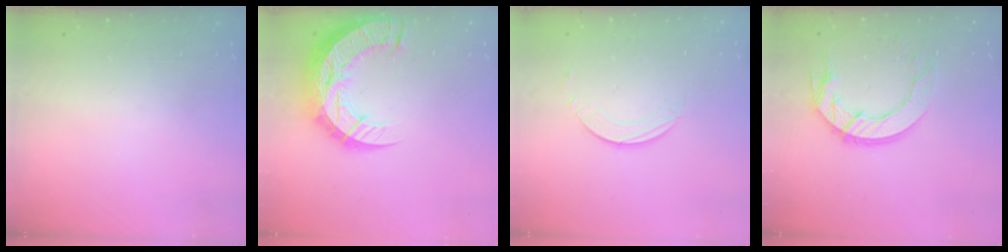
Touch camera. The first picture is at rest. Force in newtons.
{"total": 19.2, "press": 19.1, "slide": 1.4}
{"total": 1.9, "press": 1.9, "slide": 0.1}
{"total": 12.1, "press": 12.1, "slide": 0.8}